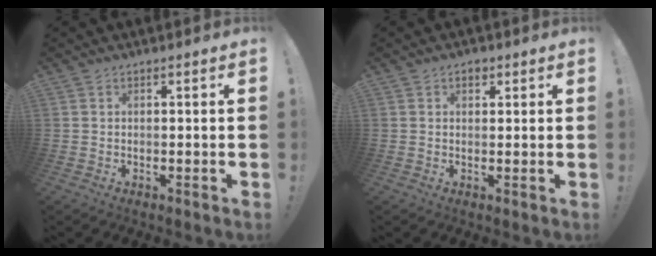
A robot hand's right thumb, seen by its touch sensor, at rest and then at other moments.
{"total": 2.2, "force": [1.1, 1.6, 1.1], "torque": [-0.004, -0.004, 0.016]}